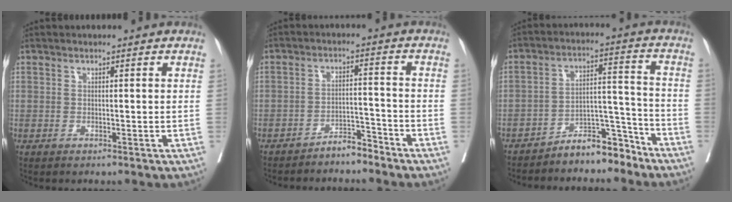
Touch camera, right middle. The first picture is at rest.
{"total": 4.0, "force": [-3.7, 0.8, 1.2], "torque": [-0.013, 0.000, -0.065]}
{"total": 7.8, "force": [-6.9, 2.3, 2.7], "torque": [-0.036, 0.039, -0.116]}